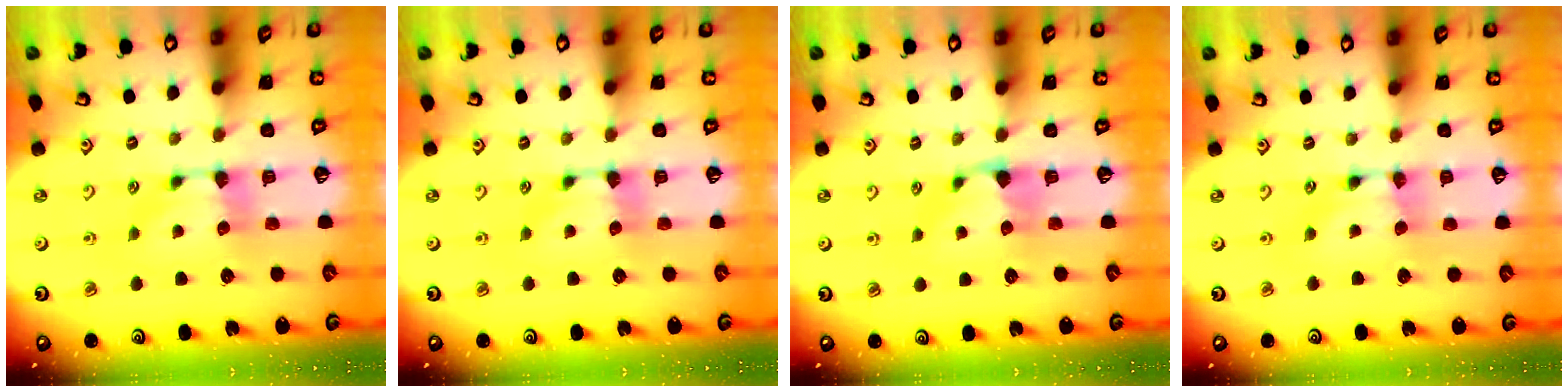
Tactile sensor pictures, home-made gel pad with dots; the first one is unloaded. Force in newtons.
{"total": 0.0}
{"total": 1.1, "press": 0.9, "slide": 0.7}
{"total": 1.6, "press": 1.6, "slide": 0.2}